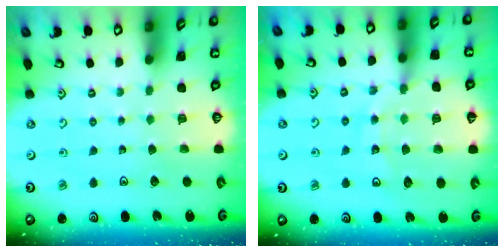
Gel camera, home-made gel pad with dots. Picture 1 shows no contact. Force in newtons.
{"total": 12.5, "press": 12.2, "slide": 3.0}